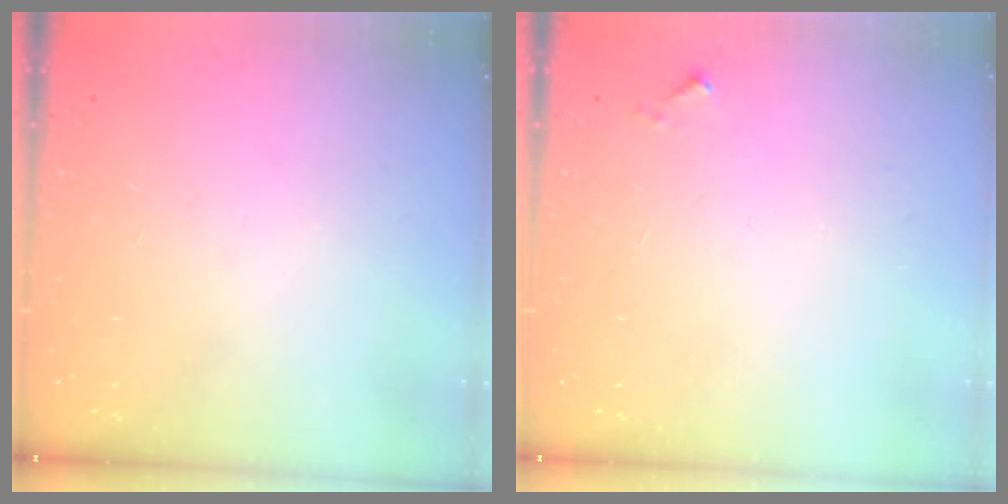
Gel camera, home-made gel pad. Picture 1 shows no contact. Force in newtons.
{"total": 4.2, "press": 4.2, "slide": 0.1}